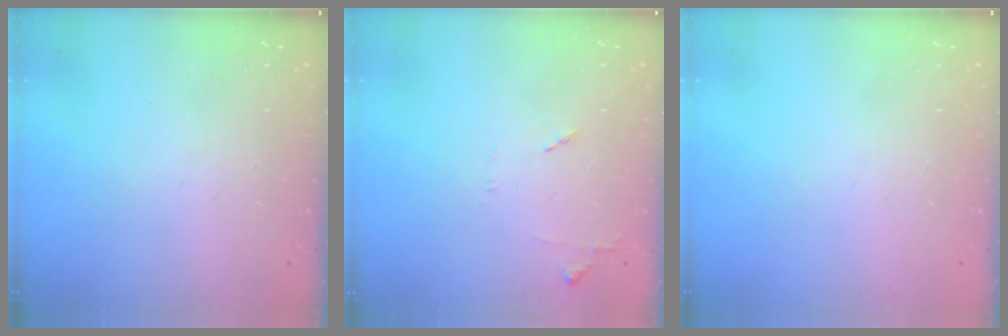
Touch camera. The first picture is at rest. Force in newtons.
{"total": 6.8, "press": 6.8, "slide": 0.9}
{"total": 0.0}